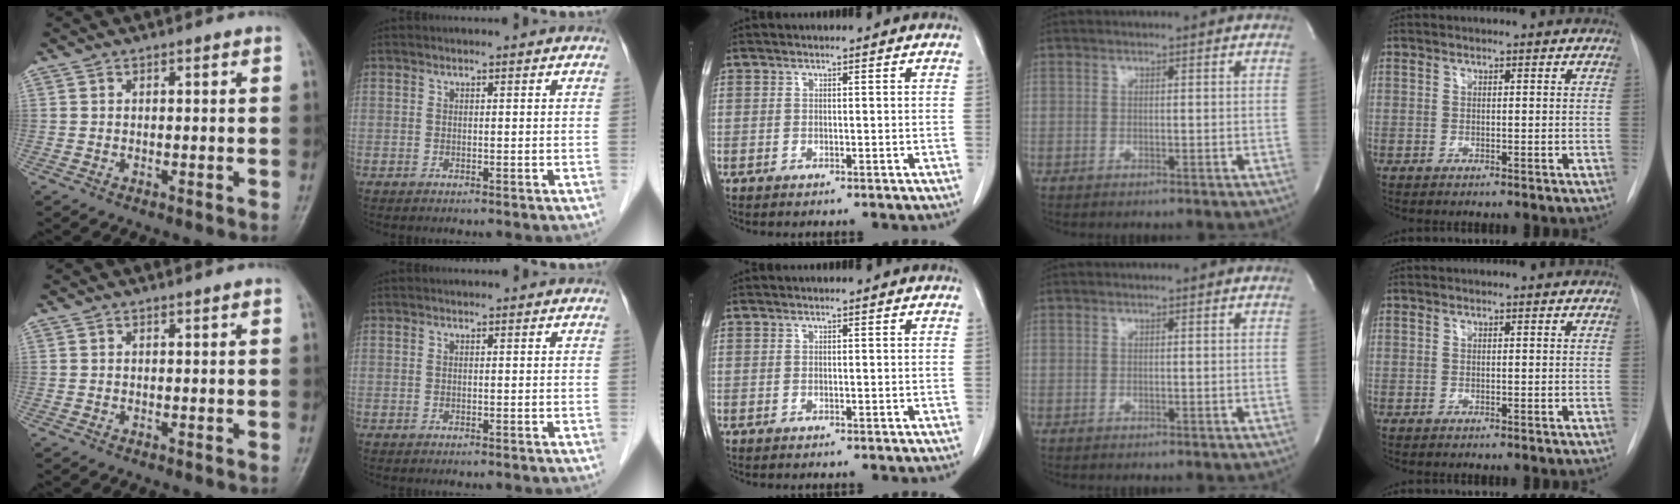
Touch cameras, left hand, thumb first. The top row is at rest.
{}